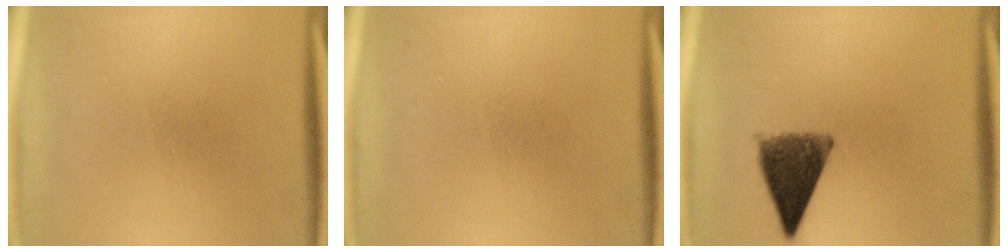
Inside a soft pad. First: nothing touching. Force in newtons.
{"total": 0.0}
{"total": 9.1}